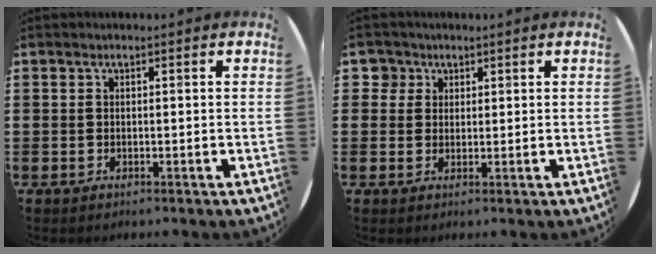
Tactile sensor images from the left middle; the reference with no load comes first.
{"total": 2.6, "force": [1.7, 2.0, 0.3], "torque": [0.004, 0.002, 0.028]}